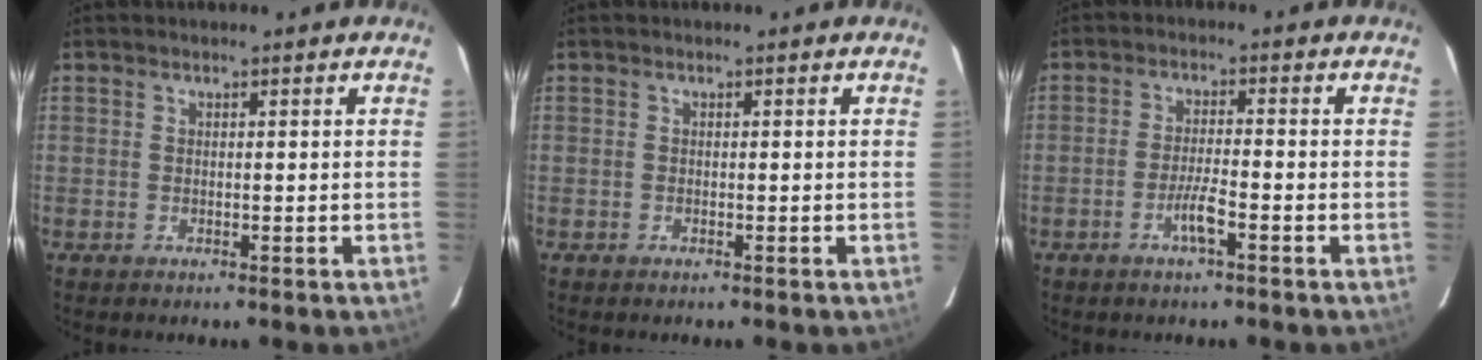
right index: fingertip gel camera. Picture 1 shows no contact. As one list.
[{"total": 0.0}, {"total": 3.7, "force": [-1.9, 0.1, 3.2], "torque": [-0.062, -0.002, -0.037]}]